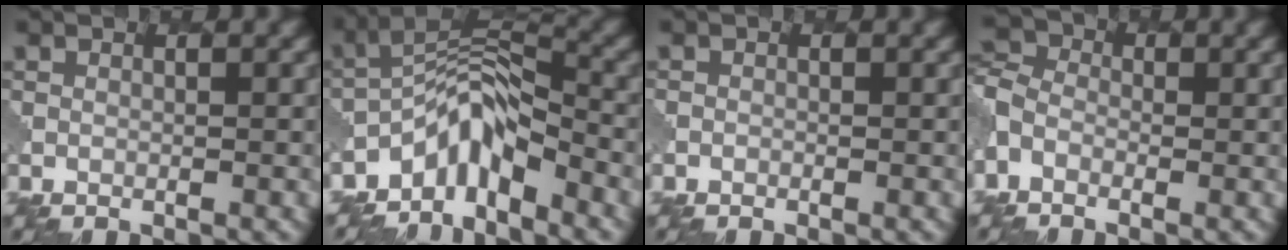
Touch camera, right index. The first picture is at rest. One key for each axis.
{"total": 5.6, "fx": -3.9, "fy": 2.1, "fz": 3.4, "tx": -0.047, "ty": 0.006, "tz": -0.081}
{"total": 0.0}
{"total": 3.2, "fx": -1.3, "fy": 2.4, "fz": 1.6, "tx": -0.034, "ty": 0.001, "tz": -0.033}